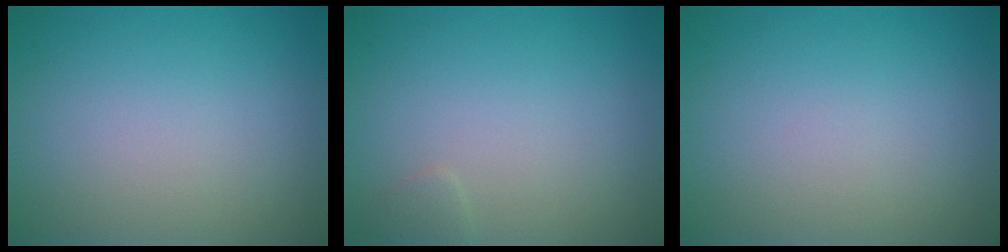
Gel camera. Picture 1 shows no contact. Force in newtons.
{"total": 0.7, "press": 0.7, "slide": 0.0}
{"total": 0.0}